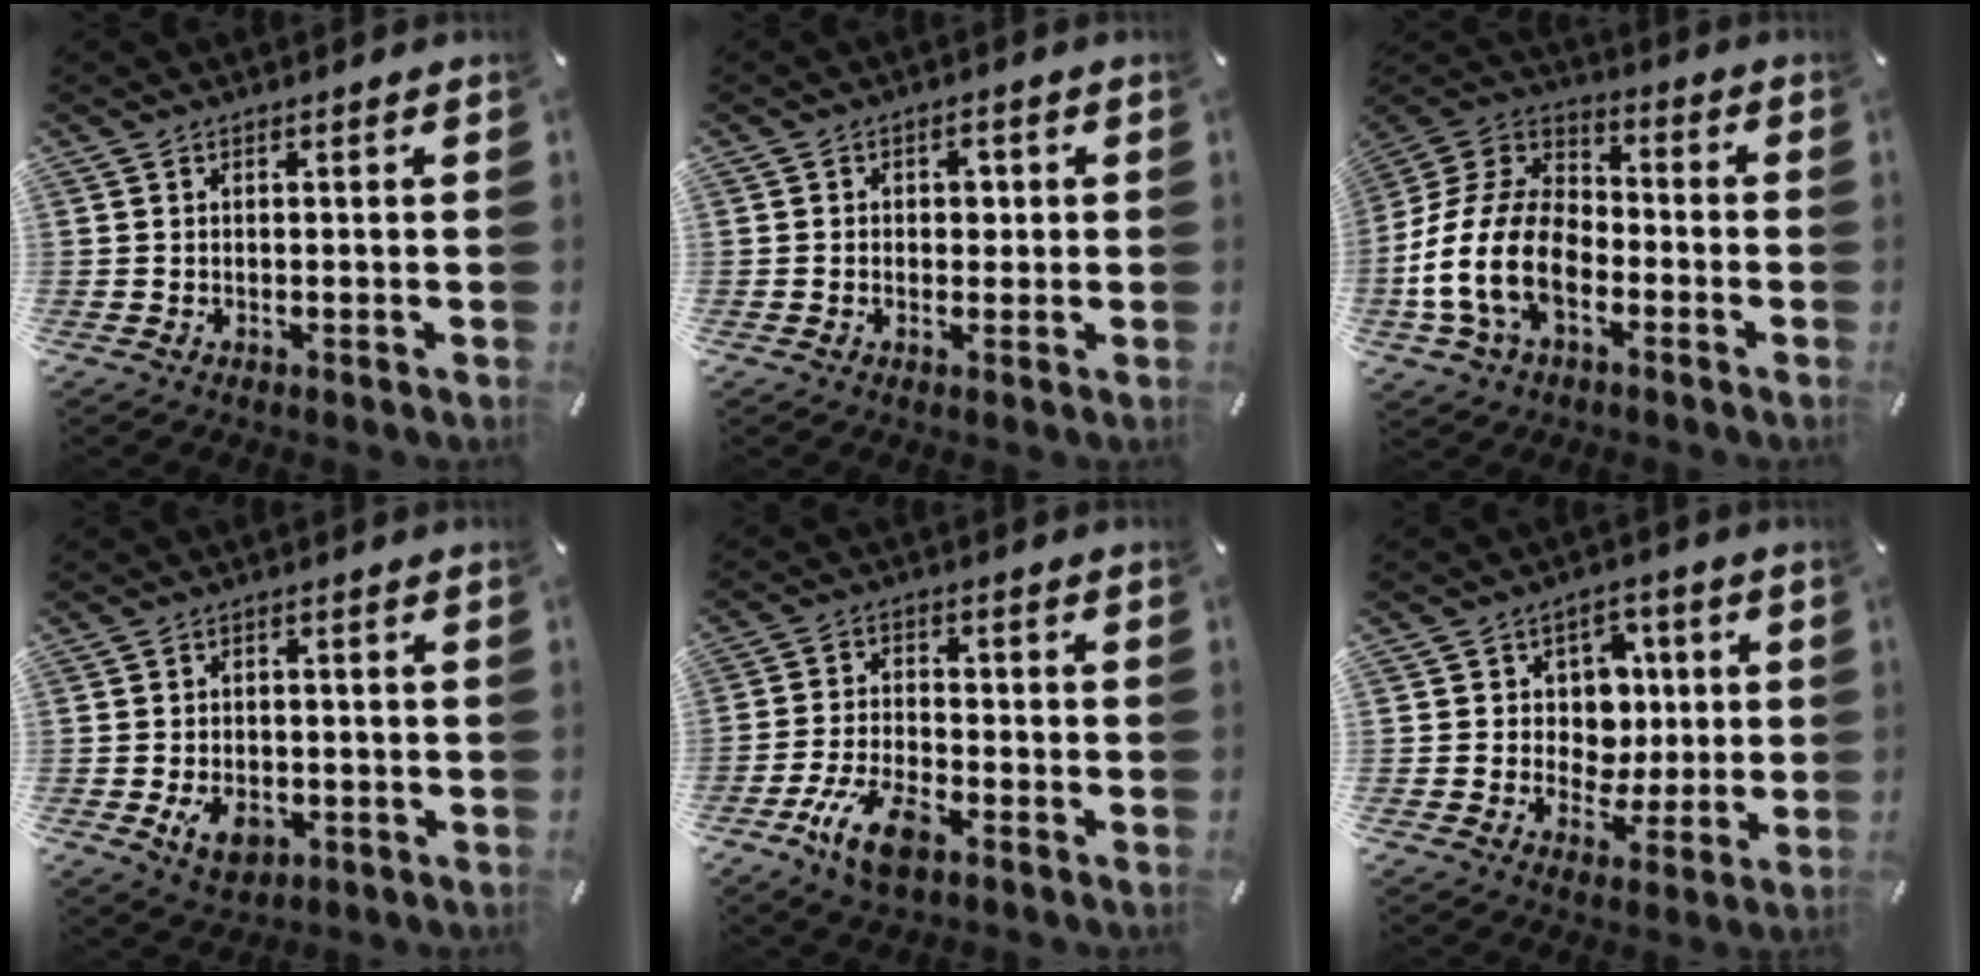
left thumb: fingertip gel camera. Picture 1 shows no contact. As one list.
[{"total": 2.8, "force": [-0.1, 2.2, 1.9], "torque": [-0.015, -0.001, -0.012]}, {"total": 17.0, "force": [-6.6, 11.0, 11.1], "torque": [-0.246, 0.032, -0.121]}, {"total": 5.9, "force": [-1.8, 4.3, 3.6], "torque": [-0.069, -0.004, -0.038]}, {"total": 9.7, "force": [-5.4, 4.8, 6.6], "torque": [-0.141, 0.017, -0.100]}, {"total": 9.1, "force": [0.8, 8.6, 2.9], "torque": [-0.035, -0.002, 0.017]}]